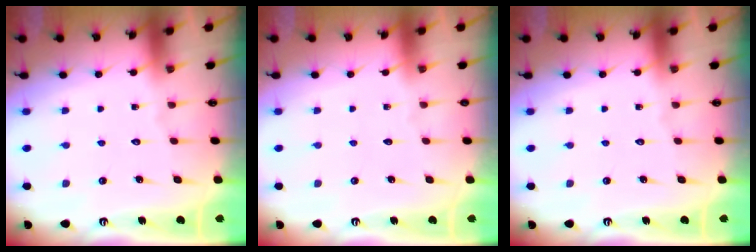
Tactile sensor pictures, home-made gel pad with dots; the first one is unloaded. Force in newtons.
{"total": 0.0}
{"total": 0.0}